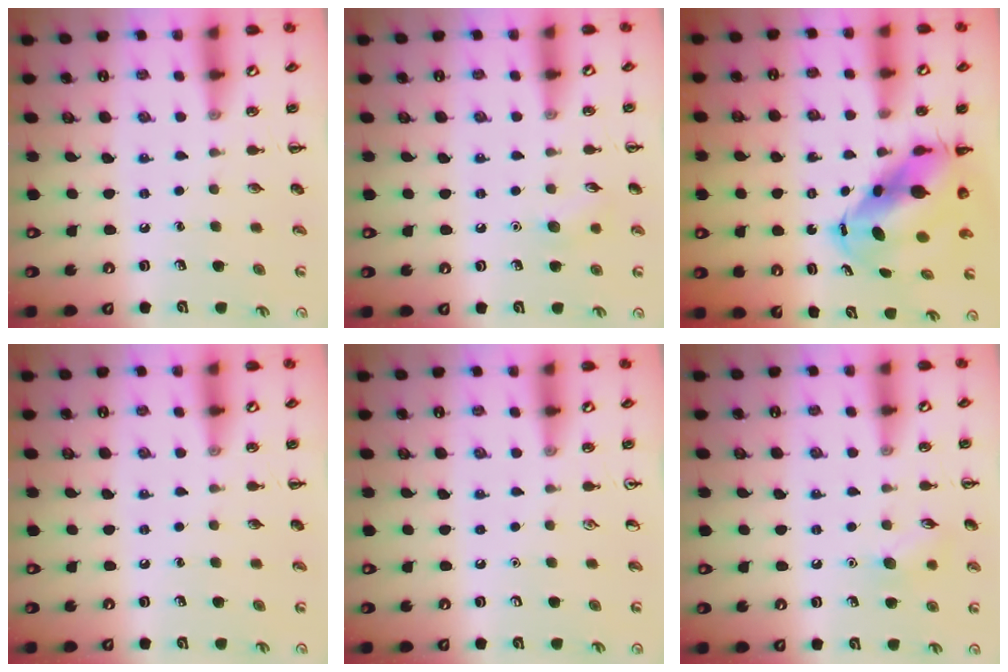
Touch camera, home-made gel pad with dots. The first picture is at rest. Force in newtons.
{"total": 5.9, "press": 5.7, "slide": 1.4}
{"total": 9.5, "press": 9.1, "slide": 2.7}
{"total": 0.0}
{"total": 0.0}
{"total": 7.8, "press": 7.7, "slide": 1.4}